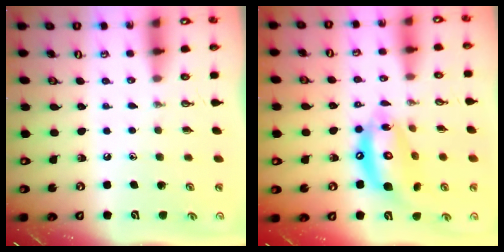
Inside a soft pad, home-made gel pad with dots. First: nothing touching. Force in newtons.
{"total": 14.0, "press": 13.9, "slide": 1.4}